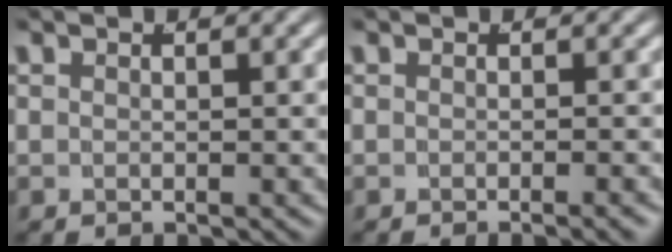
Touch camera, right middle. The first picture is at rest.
{"total": 1.0, "force": [-0.8, -0.2, 0.6], "torque": [-0.008, 0.010, -0.019]}